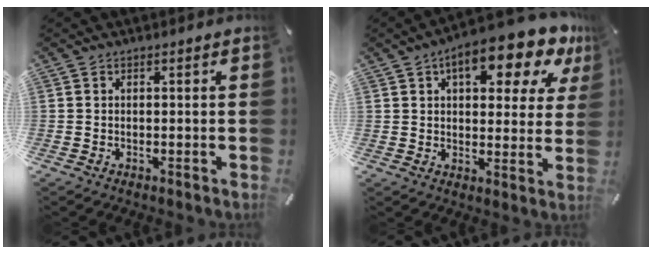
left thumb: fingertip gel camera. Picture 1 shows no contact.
{"total": 14.4, "force": [8.5, 6.1, 9.9], "torque": [-0.133, -0.045, 0.135]}